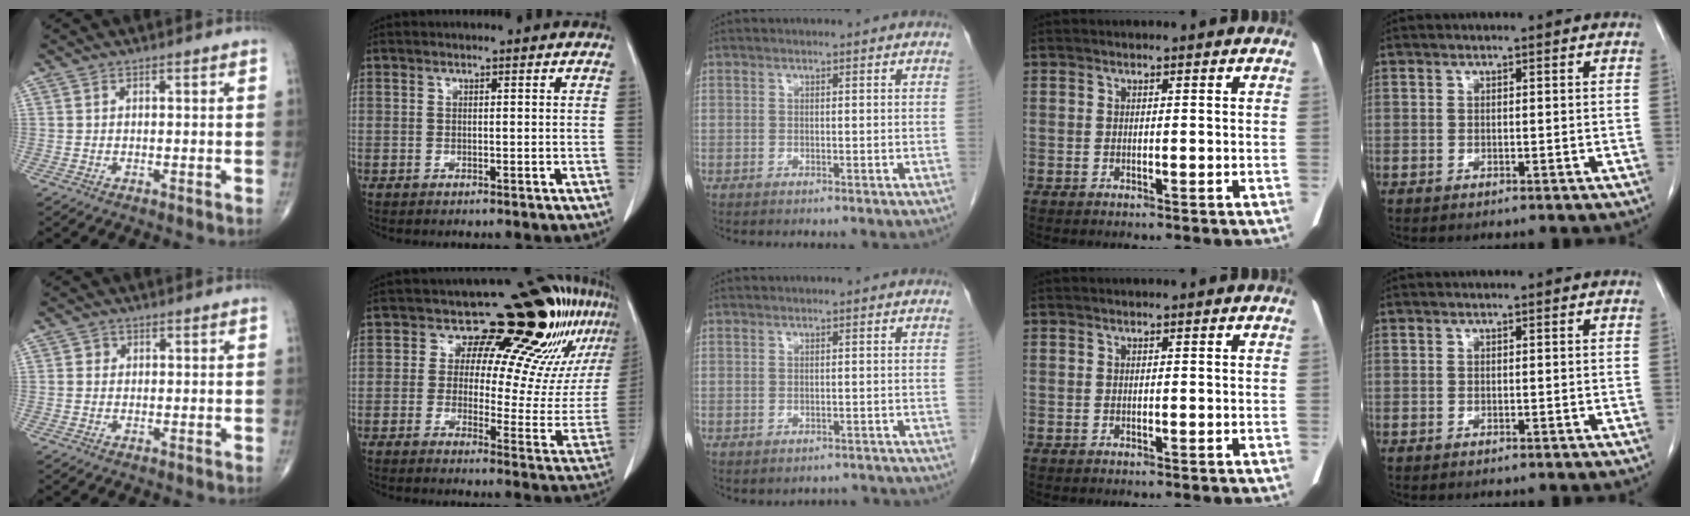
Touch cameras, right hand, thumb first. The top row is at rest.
{"thumb": {"total": 1.3, "force": [0.2, 1.3, 0.3], "torque": [0.002, 0.002, 0.000]}, "index": {"total": 18.8, "force": [10.5, 8.4, 13.1], "torque": [-0.143, 0.003, 0.119]}, "middle": {"total": 2.5, "force": [-2.2, 1.3, 0.1], "torque": [0.000, 0.008, -0.027]}}